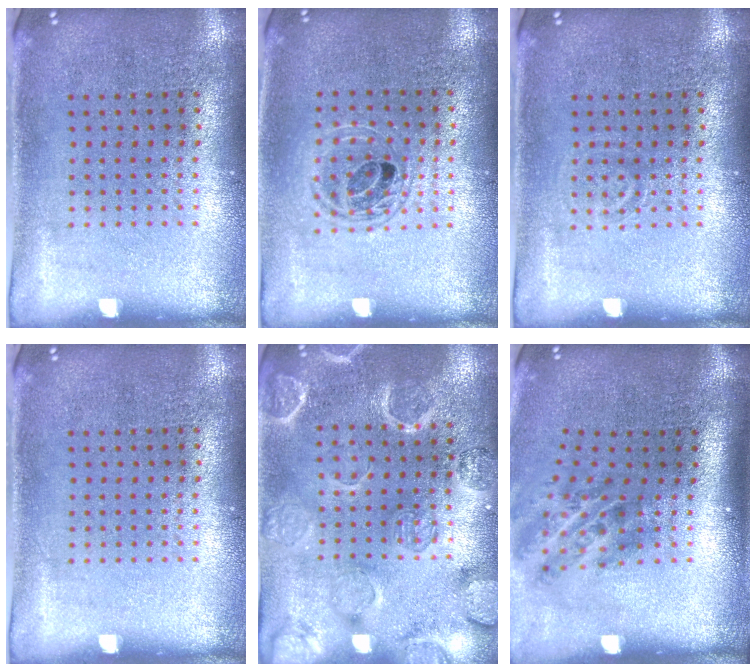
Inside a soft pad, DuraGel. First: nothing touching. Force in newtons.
{"total": 1.4, "press": 1.2, "slide": 0.6}
{"total": 0.8, "press": 0.8, "slide": 0.2}
{"total": 0.0}
{"total": 2.7, "press": 2.7, "slide": 0.0}
{"total": 2.1, "press": 1.3, "slide": 1.6}